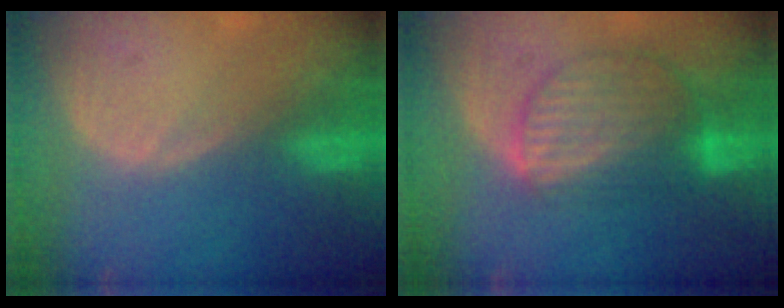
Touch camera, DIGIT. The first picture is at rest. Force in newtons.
{"total": 8.7, "press": 7.7, "slide": 4.1}